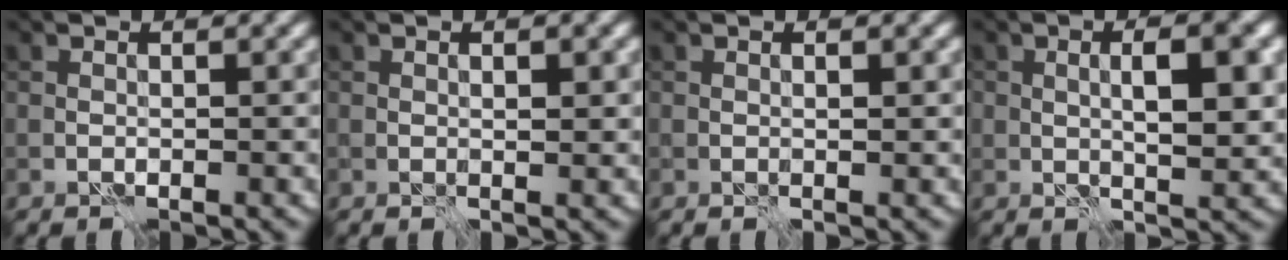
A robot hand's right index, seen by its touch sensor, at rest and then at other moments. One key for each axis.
{"total": 1.4, "fx": 0.3, "fy": 0.3, "fz": 1.3, "tx": -0.020, "ty": 0.000, "tz": 0.004}
{"total": 0.7, "fx": 0.1, "fy": 0.1, "fz": 0.7, "tx": -0.010, "ty": 0.000, "tz": 0.001}
{"total": 4.5, "fx": 0.6, "fy": 1.5, "fz": 4.2, "tx": -0.070, "ty": 0.002, "tz": 0.012}